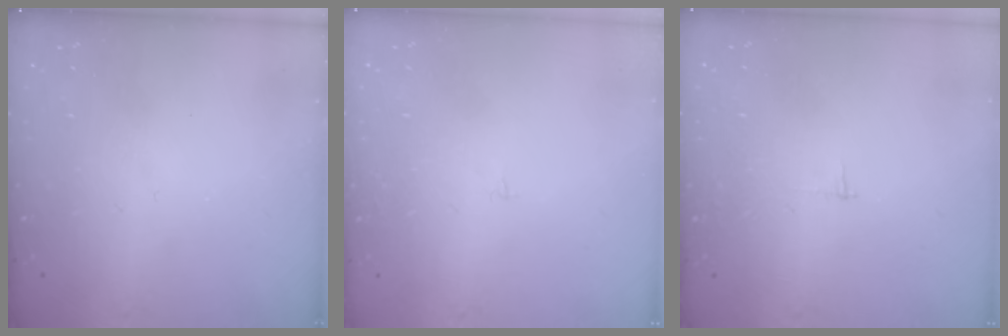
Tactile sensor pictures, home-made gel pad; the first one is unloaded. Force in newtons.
{"total": 1.2, "press": 1.2, "slide": 0.1}
{"total": 2.3, "press": 2.3, "slide": 0.2}